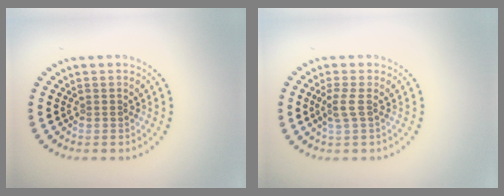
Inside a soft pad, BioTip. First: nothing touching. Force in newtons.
{"total": 1.6, "press": 1.4, "slide": 0.9}